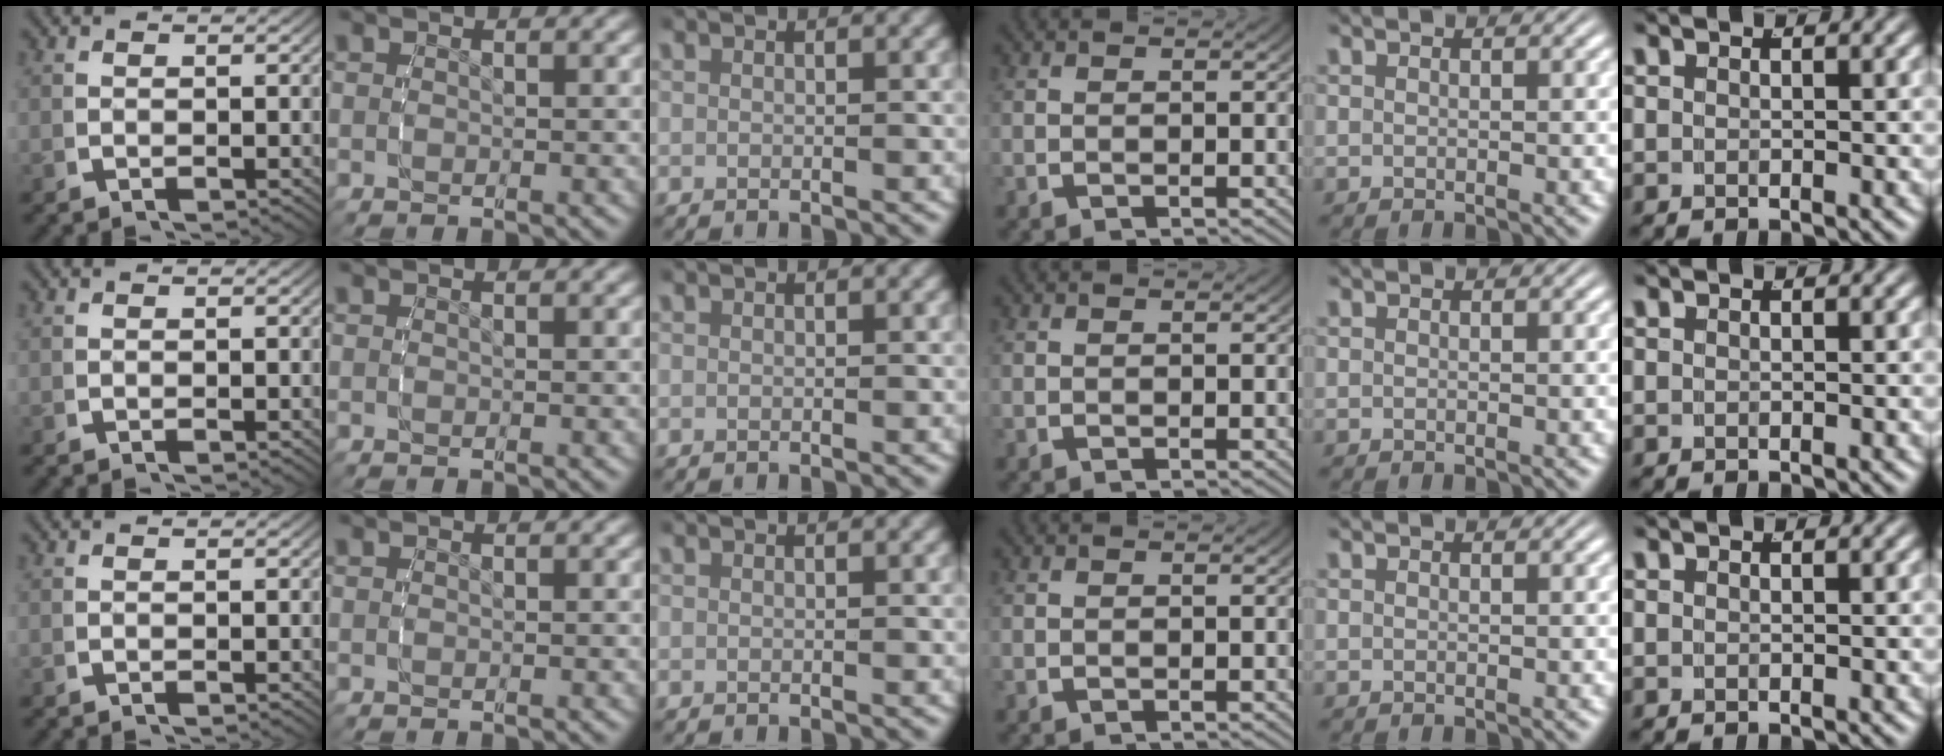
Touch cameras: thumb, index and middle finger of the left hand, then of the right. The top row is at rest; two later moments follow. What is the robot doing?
{"motion": "reach", "object": "jacket"}